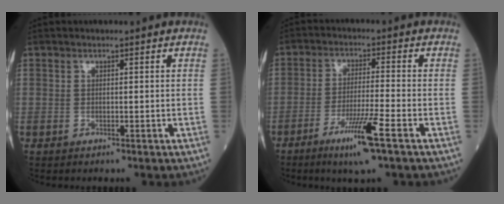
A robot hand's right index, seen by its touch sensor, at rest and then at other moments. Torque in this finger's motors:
{"motor_torque": [1.38, -0.58, 0.67, 0.21]}